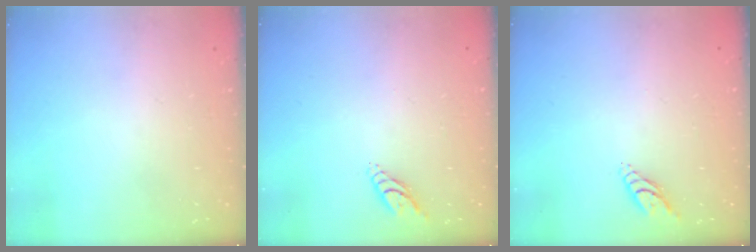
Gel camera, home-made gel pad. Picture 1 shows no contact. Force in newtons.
{"total": 4.7, "press": 4.7, "slide": 0.1}
{"total": 4.7, "press": 4.7, "slide": 0.1}